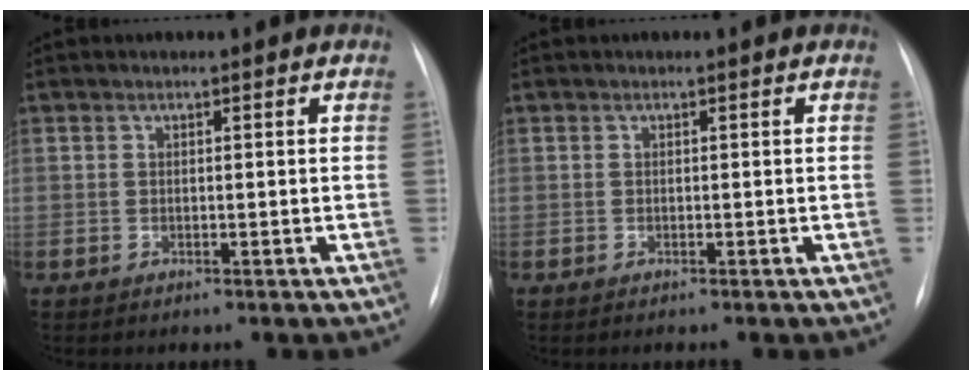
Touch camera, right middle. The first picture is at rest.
{"total": 0.0}